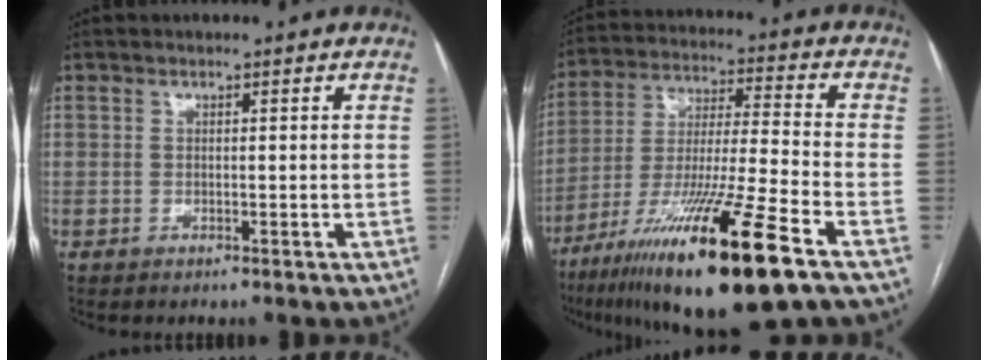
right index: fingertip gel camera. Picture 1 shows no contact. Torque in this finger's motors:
{"motor_torque": [1.52, -0.62, 1.05, 0.21]}